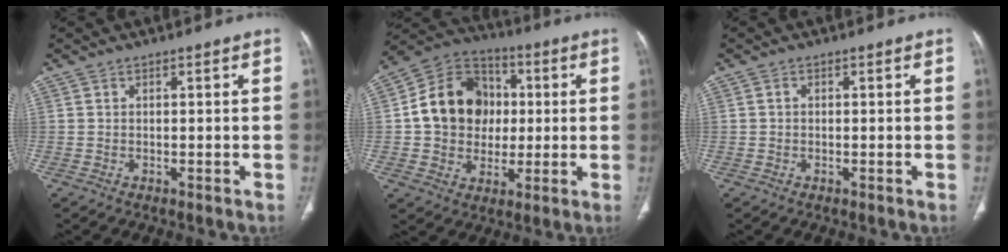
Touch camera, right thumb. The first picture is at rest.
{"total": 16.1, "force": [1.2, 13.4, 8.8], "torque": [-0.117, 0.023, 0.017]}
{"total": 0.6, "force": [0.0, 0.5, 0.3], "torque": [-0.004, 0.002, -0.002]}